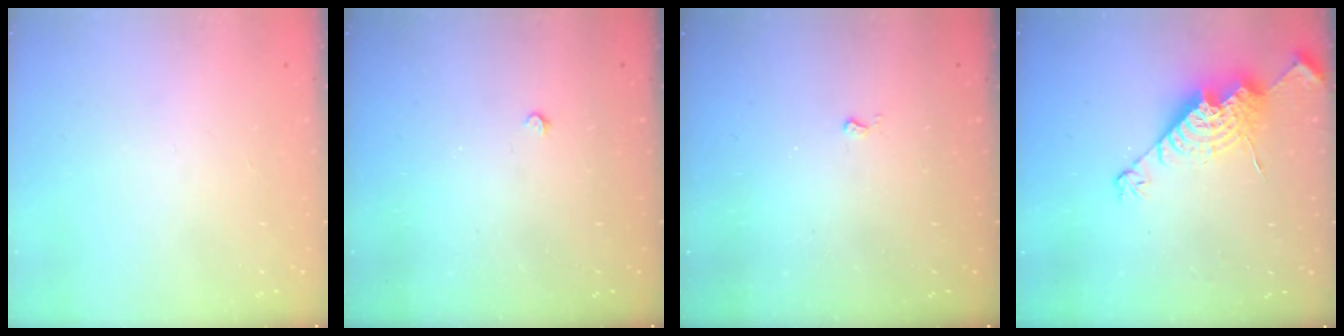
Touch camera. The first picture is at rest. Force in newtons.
{"total": 2.3, "press": 2.3, "slide": 0.4}
{"total": 2.6, "press": 2.6, "slide": 0.4}
{"total": 14.7, "press": 14.7, "slide": 1.2}